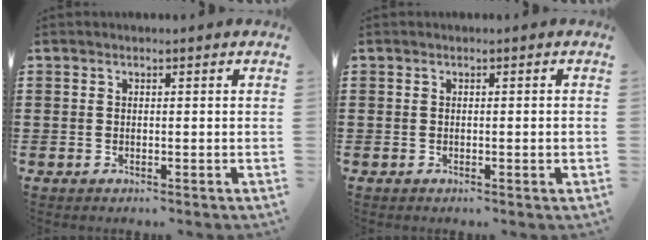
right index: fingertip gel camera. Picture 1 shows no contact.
{"total": 0.9, "force": [-0.1, 0.0, 0.9], "torque": [-0.014, -0.003, -0.002]}